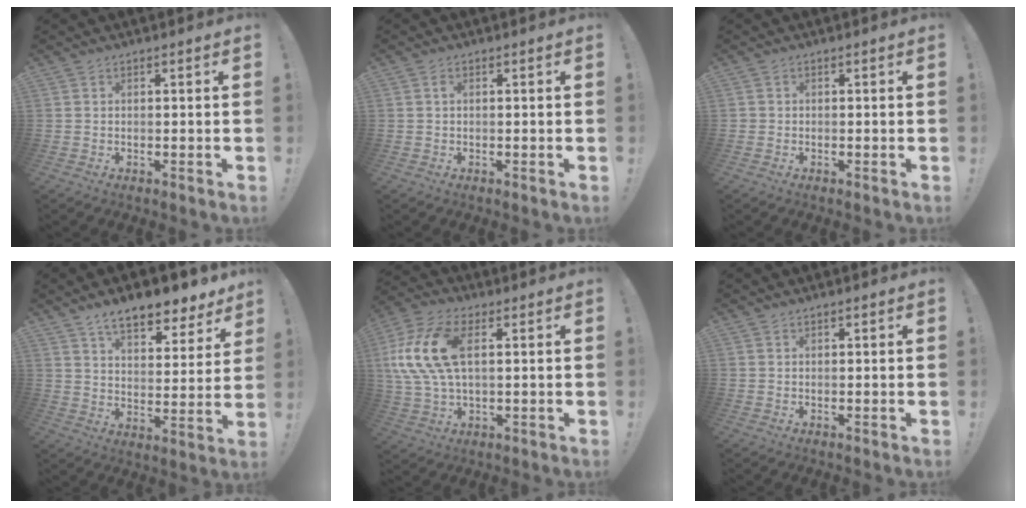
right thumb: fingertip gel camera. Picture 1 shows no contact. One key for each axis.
{"total": 0.7, "fx": 0.1, "fy": 0.4, "fz": 0.6, "tx": -0.016, "ty": 0.003, "tz": 0.002}
{"total": 0.7, "fx": 0.0, "fy": 0.7, "fz": 0.2, "tx": -0.007, "ty": 0.004, "tz": 0.001}
{"total": 12.6, "fx": 9.6, "fy": 4.7, "fz": 6.7, "tx": -0.100, "ty": -0.069, "tz": 0.167}
{"total": 16.7, "fx": 3.6, "fy": 9.2, "fz": 13.5, "tx": -0.277, "ty": -0.002, "tz": 0.065}
{"total": 0.6, "fx": 0.5, "fy": 0.2, "fz": 0.2, "tx": 0.001, "ty": -0.002, "tz": 0.009}